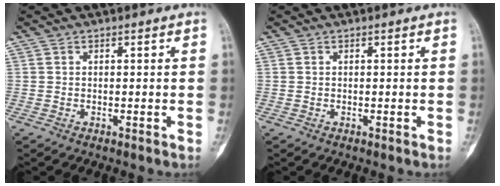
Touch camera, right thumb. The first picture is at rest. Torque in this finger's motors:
{"motor_torque": [0.00, 0.00, 0.04, -0.03, 0.02]}